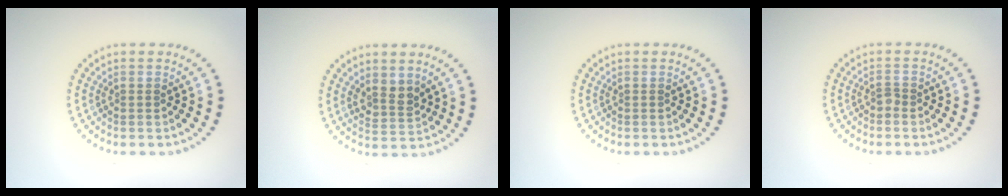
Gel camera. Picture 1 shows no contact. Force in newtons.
{"total": 2.1, "press": 1.8, "slide": 1.2}
{"total": 0.0}
{"total": 0.8, "press": 0.5, "slide": 0.6}